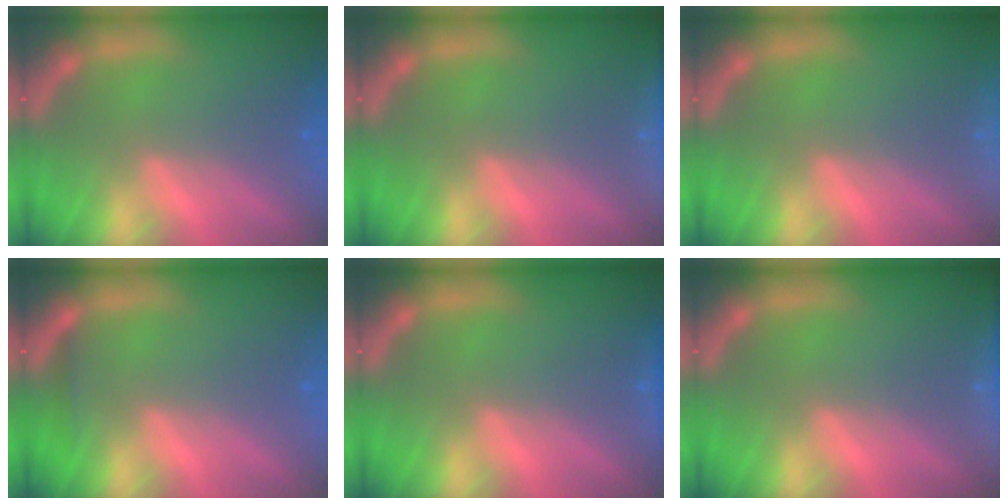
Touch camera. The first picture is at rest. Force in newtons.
{"total": 5.5}
{"total": 9.5}
{"total": 0.9}
{"total": 0.9}
{"total": 5.5}